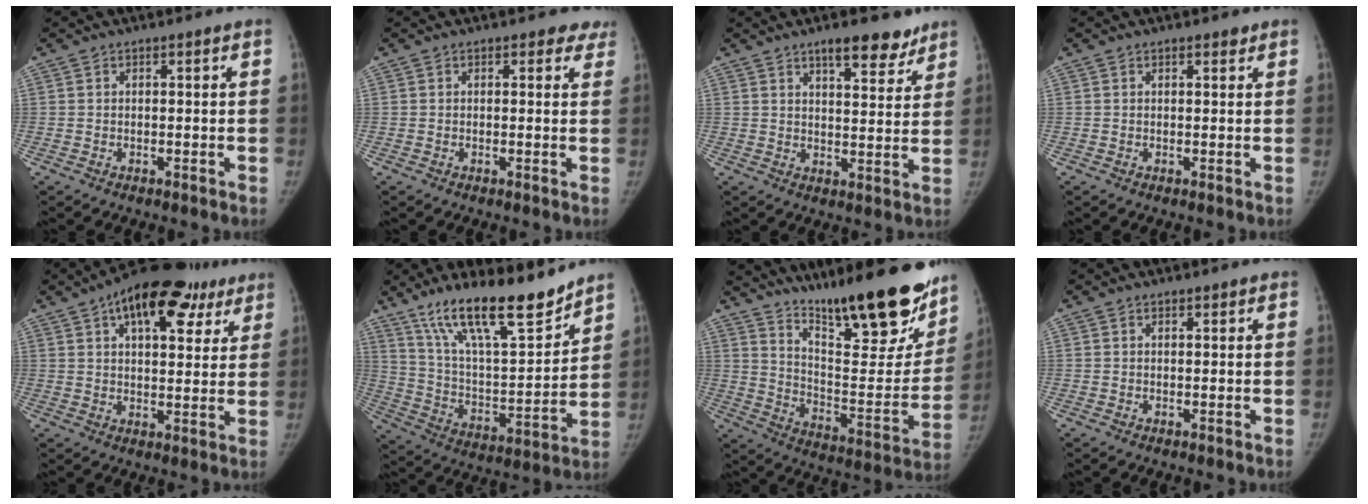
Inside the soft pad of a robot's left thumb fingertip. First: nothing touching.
{"total": 2.8, "force": [2.1, 1.7, 0.5], "torque": [0.026, -0.008, 0.007]}
{"total": 8.5, "force": [6.2, 3.1, 5.0], "torque": [-0.043, -0.038, 0.090]}
{"total": 1.0, "force": [0.8, 0.5, 0.4], "torque": [-0.001, -0.004, 0.009]}
{"total": 19.0, "force": [10.0, 9.6, 13.0], "torque": [-0.157, 0.001, 0.145]}
{"total": 21.1, "force": [16.0, 5.3, 12.6], "torque": [-0.182, -0.086, 0.282]}
{"total": 28.0, "force": [20.3, 6.8, 18.2], "torque": [-0.231, -0.108, 0.305]}
{"total": 0.8, "force": [0.6, 0.4, 0.3], "torque": [-0.002, -0.004, 0.008]}